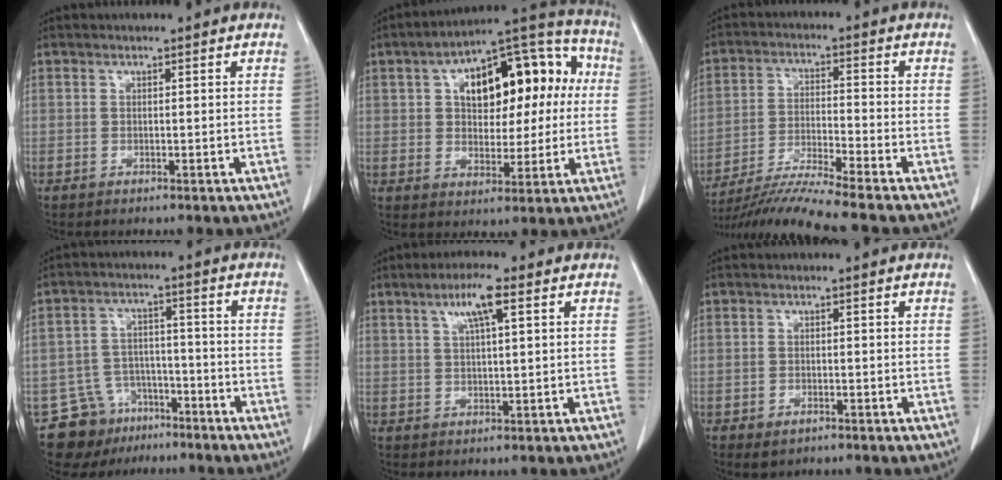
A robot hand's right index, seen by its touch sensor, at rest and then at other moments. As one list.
[{"total": 19.3, "force": [3.9, 10.1, 16.0], "torque": [-0.242, 0.057, 0.059]}, {"total": 10.8, "force": [-9.4, -2.3, 4.6], "torque": [-0.077, -0.020, -0.169]}, {"total": 8.9, "force": [-6.2, 6.2, 1.1], "torque": [-0.019, 0.030, -0.097]}, {"total": 5.3, "force": [2.5, 0.4, 4.7], "torque": [-0.086, 0.008, 0.045]}, {"total": 2.1, "force": [-1.3, 1.2, 1.1], "torque": [-0.018, 0.000, -0.012]}]